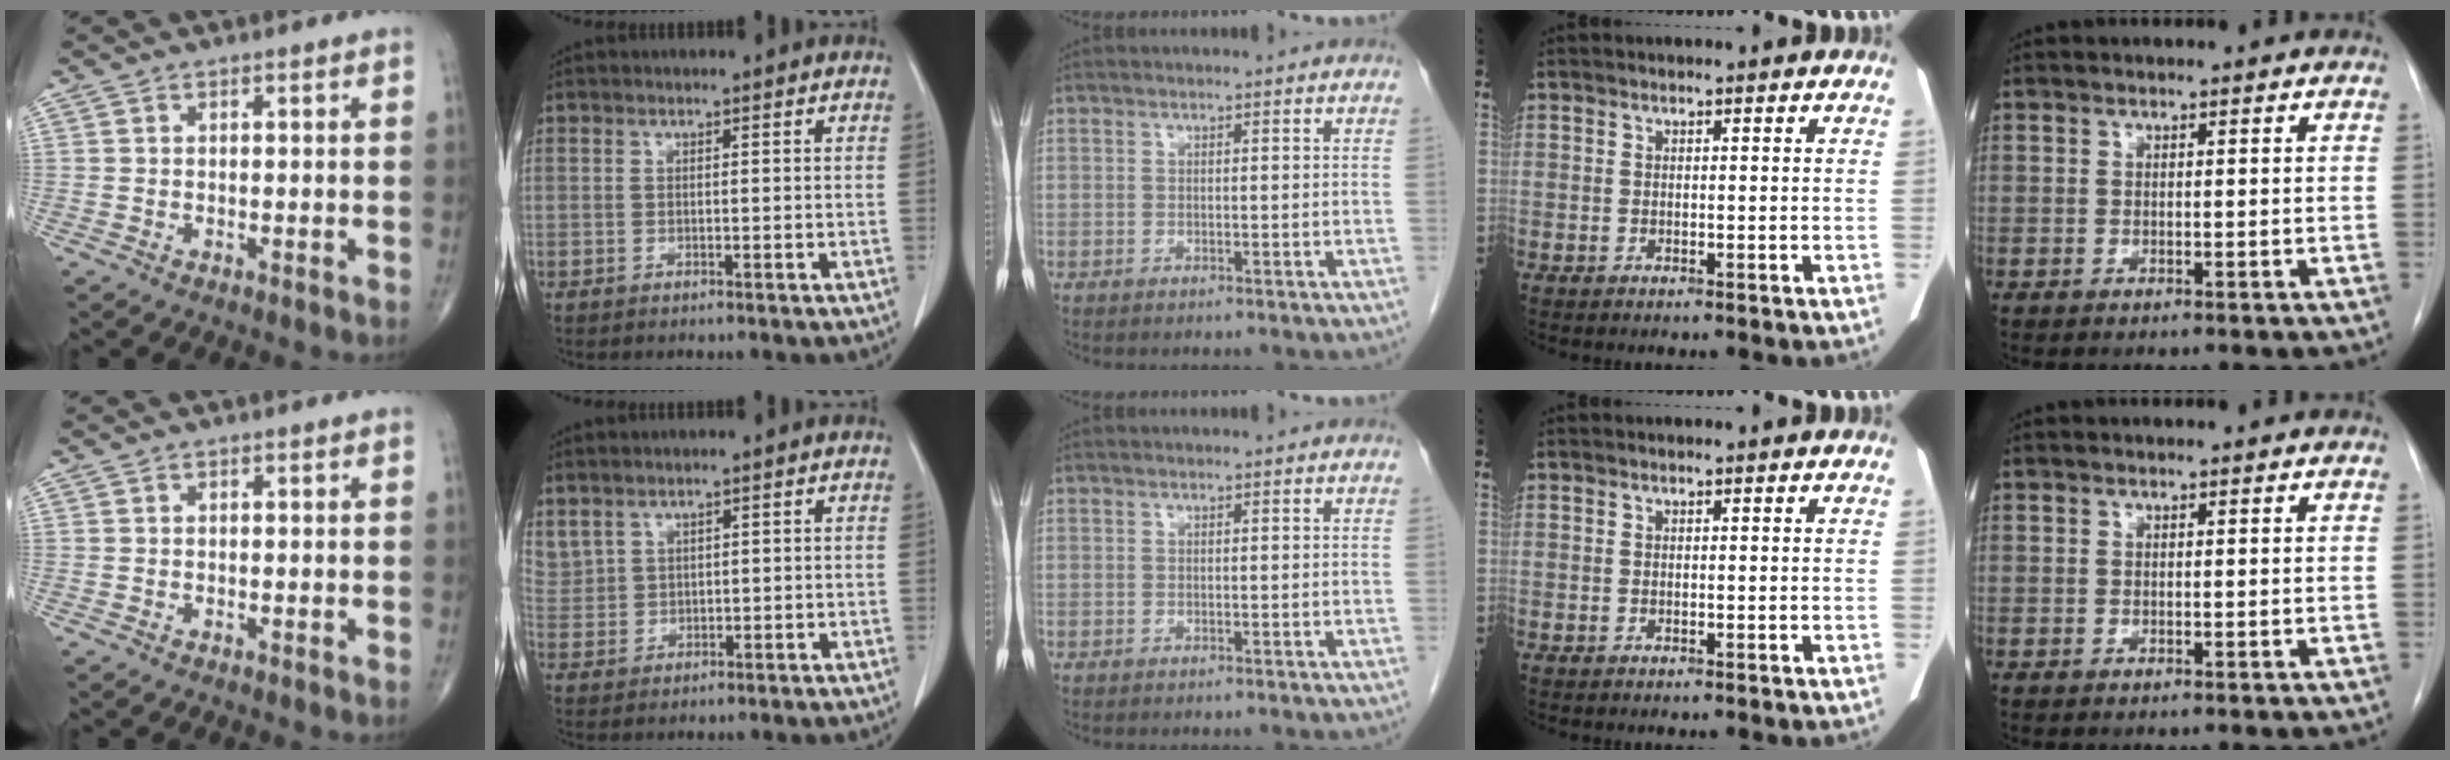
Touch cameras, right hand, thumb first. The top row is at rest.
{"index": {"total": 5.5, "force": [3.4, 3.8, 1.9], "torque": [-0.056, 0.013, 0.087]}}